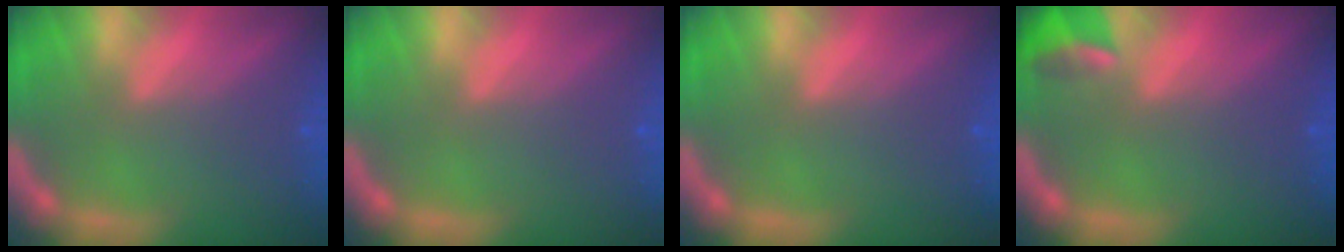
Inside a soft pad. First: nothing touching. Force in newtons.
{"total": 0.0}
{"total": 0.0}
{"total": 2.9}